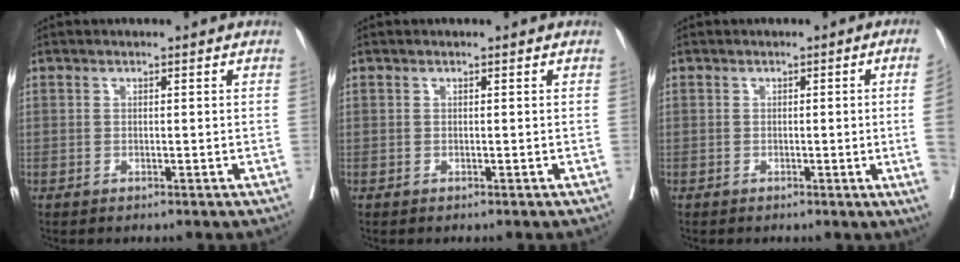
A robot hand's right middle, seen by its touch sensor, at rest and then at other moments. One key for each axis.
{"total": 0.0}
{"total": 7.0, "fx": -0.9, "fy": -2.3, "fz": 6.6, "tx": -0.077, "ty": -0.017, "tz": -0.009}